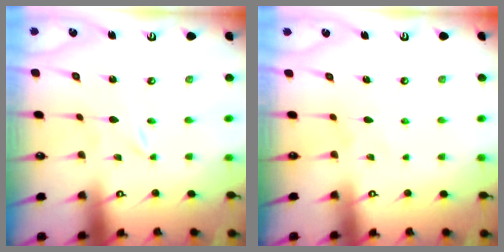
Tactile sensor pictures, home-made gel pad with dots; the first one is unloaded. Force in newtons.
{"total": 6.0, "press": 6.0, "slide": 0.7}